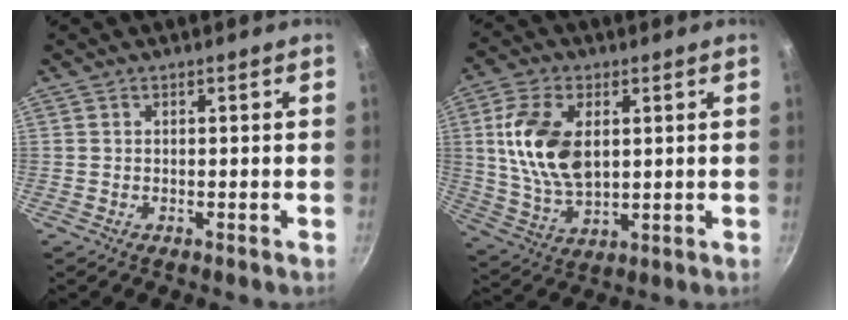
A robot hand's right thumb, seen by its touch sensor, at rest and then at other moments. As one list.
[{"total": 14.3, "force": [2.8, 8.5, 11.2], "torque": [-0.204, -0.014, 0.059]}]